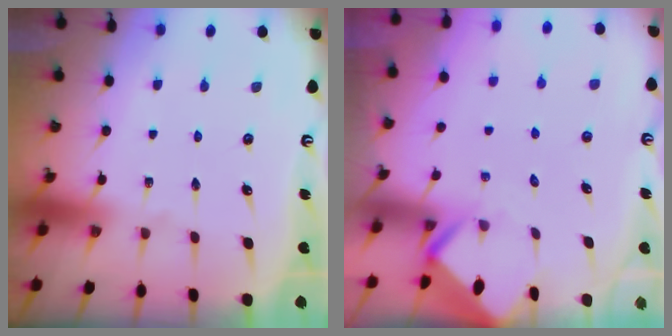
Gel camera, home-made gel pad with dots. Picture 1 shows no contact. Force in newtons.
{"total": 2.6, "press": 2.6, "slide": 0.1}